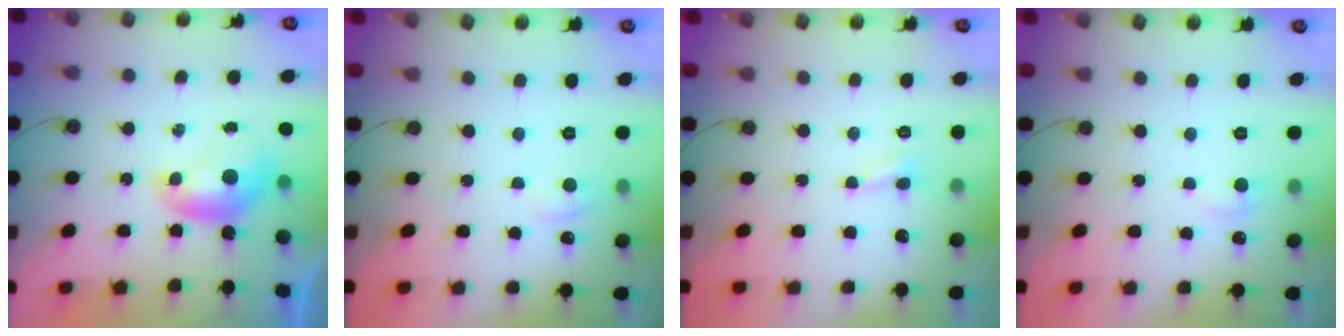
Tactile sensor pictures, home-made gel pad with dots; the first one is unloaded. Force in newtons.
{"total": 2.5, "press": 2.4, "slide": 0.5}
{"total": 1.3, "press": 1.2, "slide": 0.5}
{"total": 2.4, "press": 2.3, "slide": 0.5}